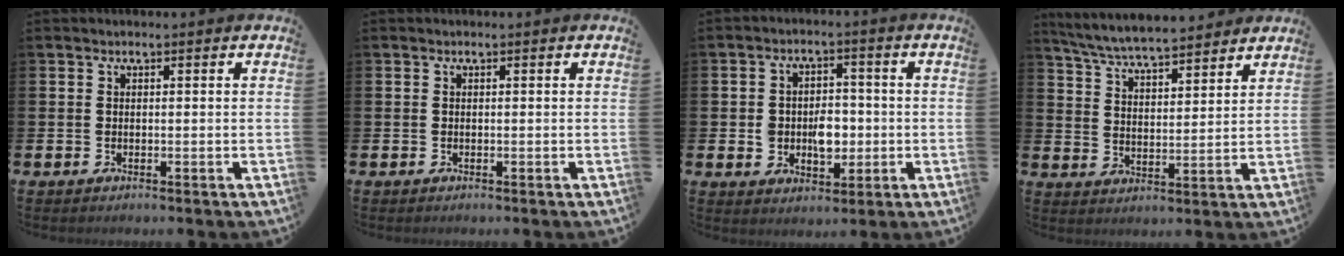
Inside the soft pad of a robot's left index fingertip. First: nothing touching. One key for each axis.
{"total": 0.0}
{"total": 4.8, "fx": -0.9, "fy": 3.7, "fz": 3.0, "tx": -0.051, "ty": 0.007, "tz": -0.023}
{"total": 6.5, "fx": 6.3, "fy": 0.5, "fz": 1.5, "tx": -0.058, "ty": -0.035, "tz": 0.113}